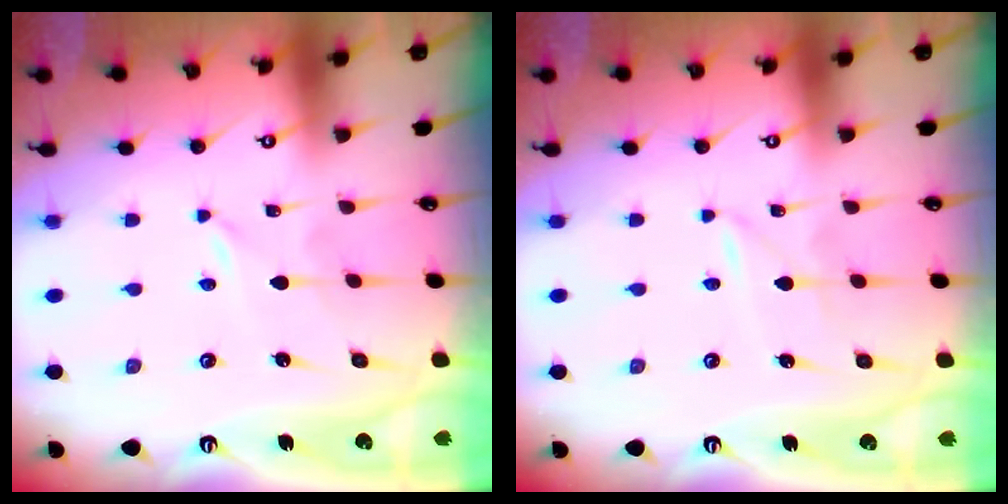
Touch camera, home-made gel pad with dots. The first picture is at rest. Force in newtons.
{"total": 1.6, "press": 1.6, "slide": 0.2}